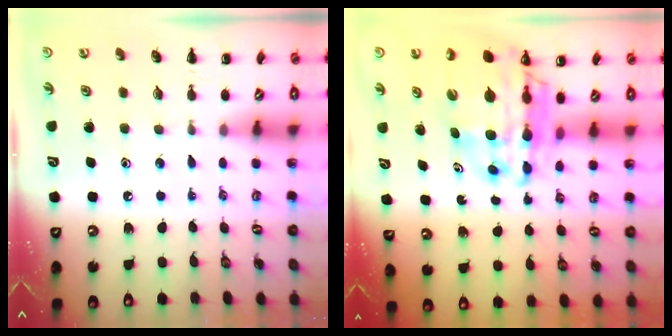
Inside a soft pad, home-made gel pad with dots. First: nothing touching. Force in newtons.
{"total": 15.1, "press": 14.6, "slide": 4.0}